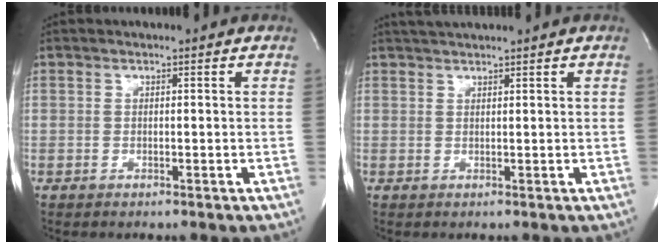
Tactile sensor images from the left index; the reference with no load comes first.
{"total": 3.4, "force": [3.2, -0.1, 1.1], "torque": [-0.015, 0.026, 0.055]}